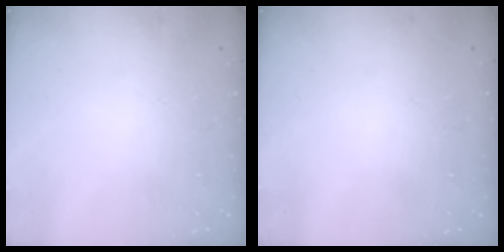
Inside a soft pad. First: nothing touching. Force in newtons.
{"total": 0.0}